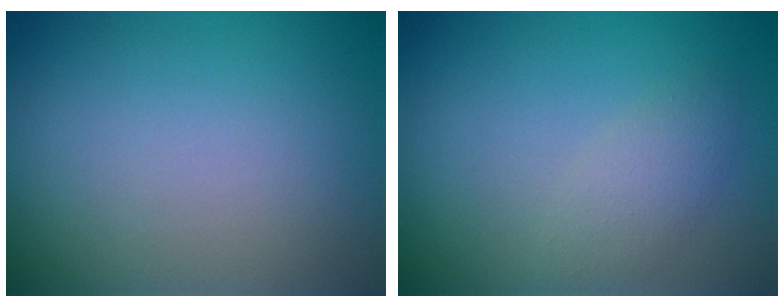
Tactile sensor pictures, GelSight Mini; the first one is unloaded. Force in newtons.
{"total": 2.1, "press": 2.1, "slide": 0.1}